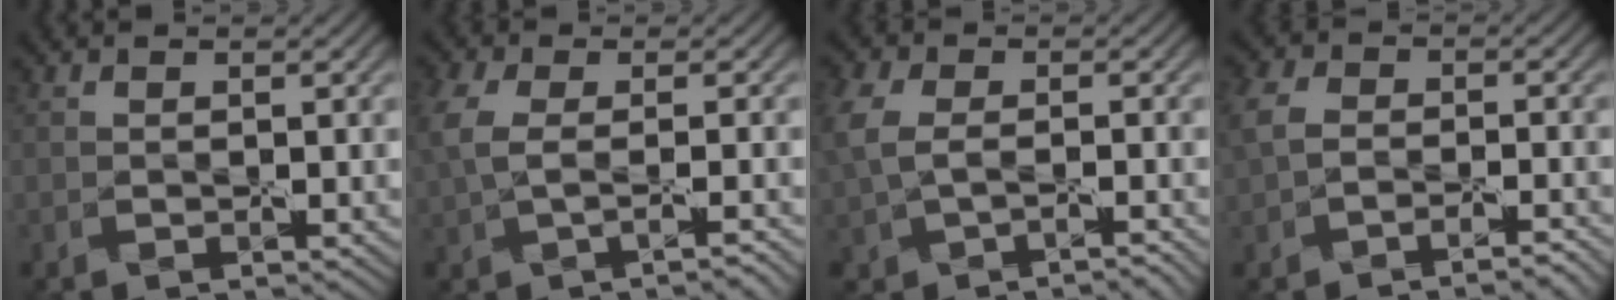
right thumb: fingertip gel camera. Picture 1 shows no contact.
{"total": 3.9, "force": [-0.2, 1.7, 3.6], "torque": [-0.087, -0.001, 0.001]}
{"total": 5.9, "force": [-0.7, 3.9, 4.4], "torque": [-0.118, -0.003, 0.001]}
{"total": 3.7, "force": [-1.7, 2.3, 2.3], "torque": [-0.046, 0.004, -0.041]}